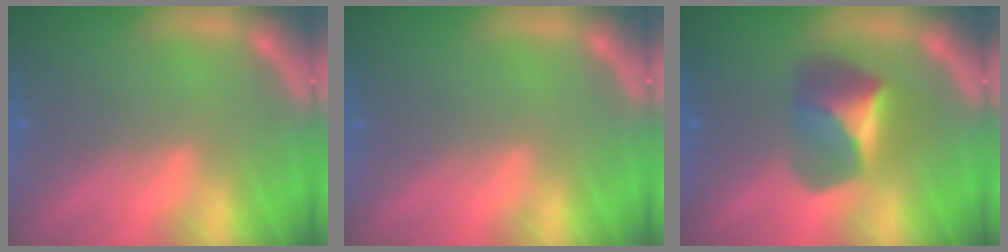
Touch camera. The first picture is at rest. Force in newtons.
{"total": 0.0}
{"total": 4.4}